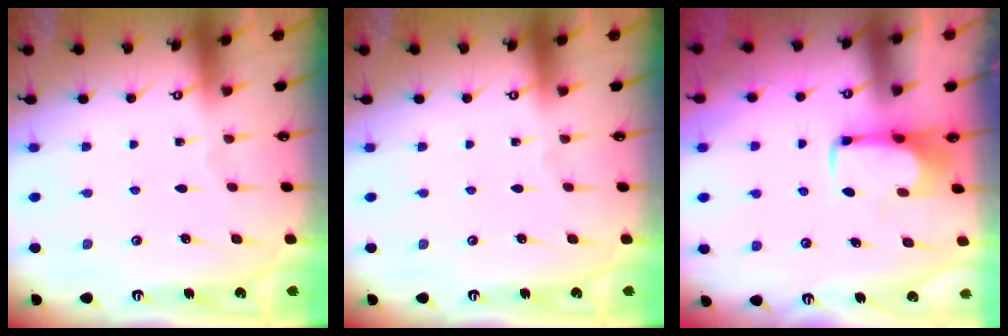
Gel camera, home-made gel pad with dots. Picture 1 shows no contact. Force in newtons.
{"total": 0.0}
{"total": 1.5, "press": 1.5, "slide": 0.2}